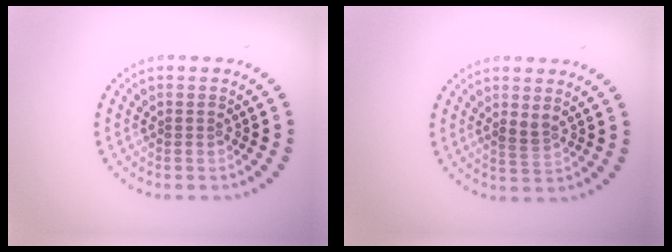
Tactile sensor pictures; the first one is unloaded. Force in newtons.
{"total": 1.1, "press": 1.0, "slide": 0.5}